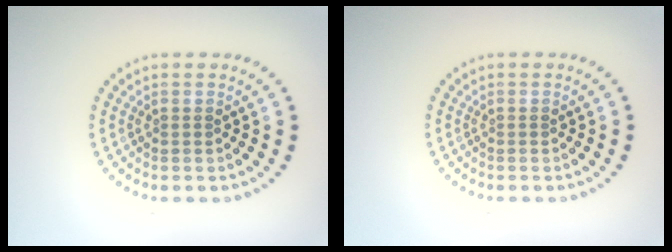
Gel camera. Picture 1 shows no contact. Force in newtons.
{"total": 0.0}